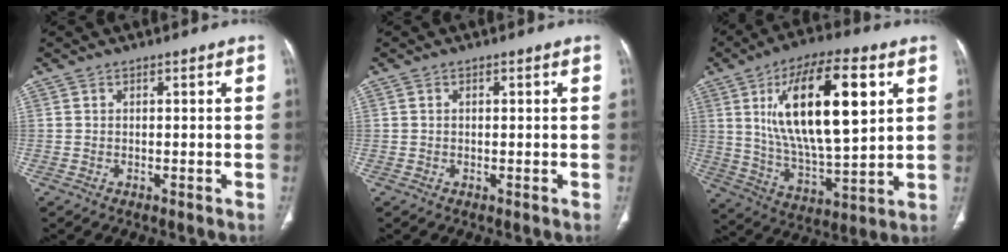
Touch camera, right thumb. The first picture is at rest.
{"total": 0.0}
{"total": 22.7, "force": [6.8, 8.5, 19.9], "torque": [-0.327, -0.023, 0.118]}